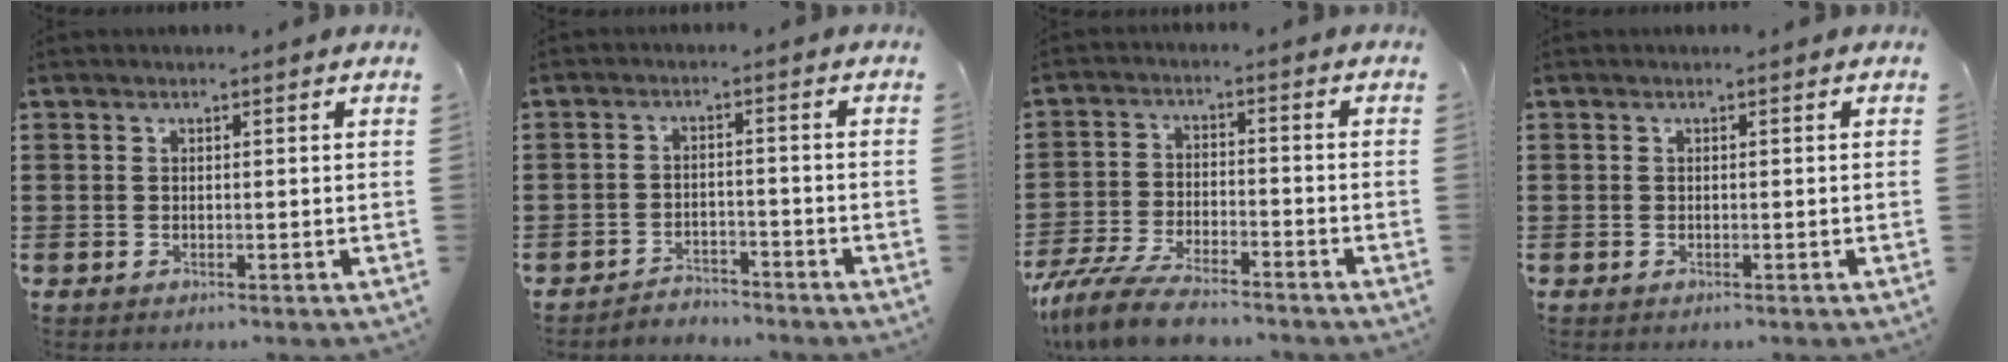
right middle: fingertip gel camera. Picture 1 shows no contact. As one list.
[{"total": 3.0, "force": [-2.9, 0.4, -0.2], "torque": [-0.006, 0.000, -0.065]}, {"total": 7.1, "force": [-6.3, 1.3, 3.0], "torque": [-0.078, 0.000, -0.124]}, {"total": 0.0}]